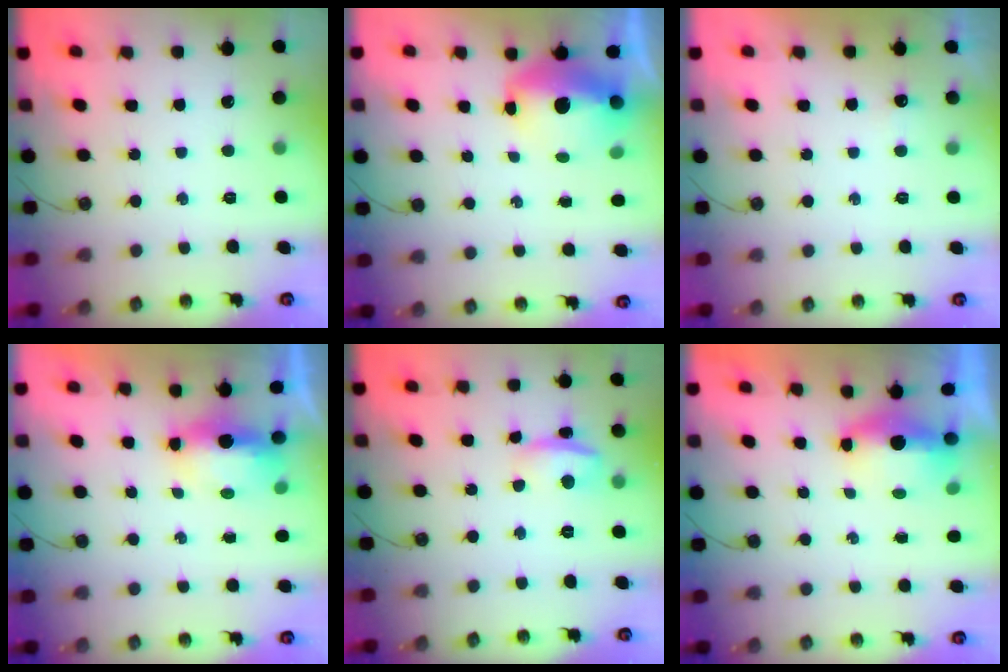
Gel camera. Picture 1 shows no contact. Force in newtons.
{"total": 12.0, "press": 11.9, "slide": 1.1}
{"total": 2.8, "press": 2.7, "slide": 0.4}
{"total": 8.7, "press": 7.1, "slide": 5.0}
{"total": 11.7, "press": 5.7, "slide": 10.3}
{"total": 5.3, "press": 5.1, "slide": 1.2}